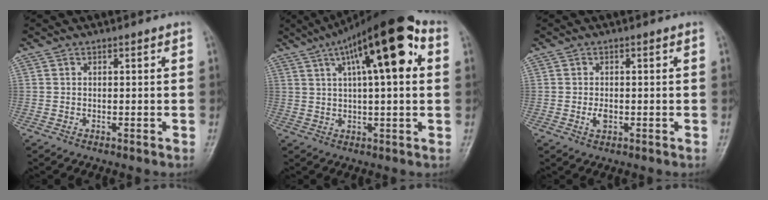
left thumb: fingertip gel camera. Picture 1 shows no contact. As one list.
[{"total": 18.4, "force": [6.3, 5.6, 16.4], "torque": [-0.245, 0.028, 0.090]}, {"total": 2.1, "force": [-0.4, 1.2, 1.6], "torque": [-0.030, -0.001, -0.009]}]